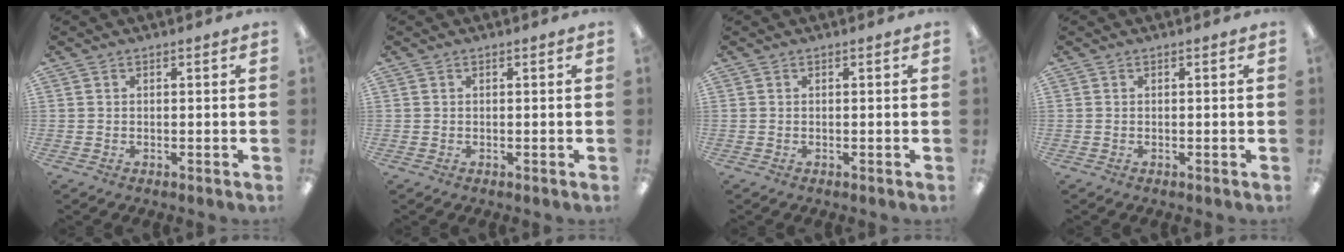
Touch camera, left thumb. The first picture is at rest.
{"total": 0.0}
{"total": 0.0}
{"total": 0.0}